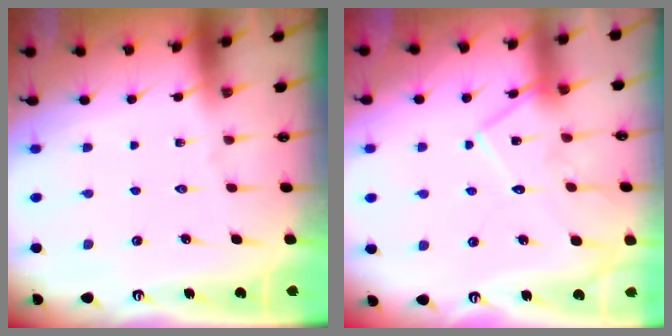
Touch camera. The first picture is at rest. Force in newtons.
{"total": 12.7, "press": 12.7, "slide": 0.5}